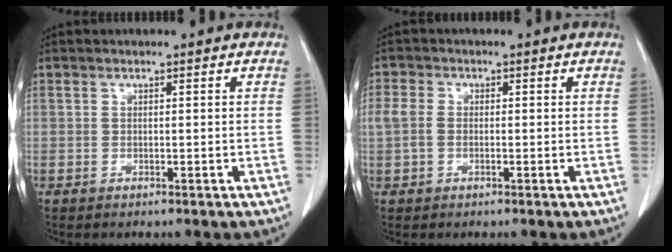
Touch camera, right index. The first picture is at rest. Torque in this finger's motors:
{"motor_torque": [0.26, 0.18, 0.05, 0.04]}